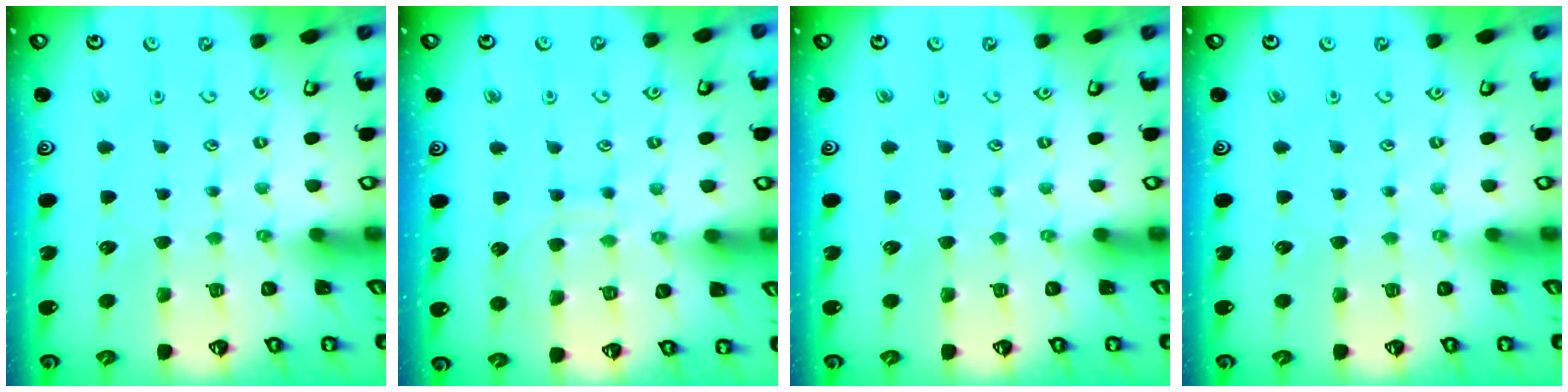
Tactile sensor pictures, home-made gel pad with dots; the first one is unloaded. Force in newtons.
{"total": 7.8, "press": 7.7, "slide": 0.6}
{"total": 0.0}
{"total": 0.0}